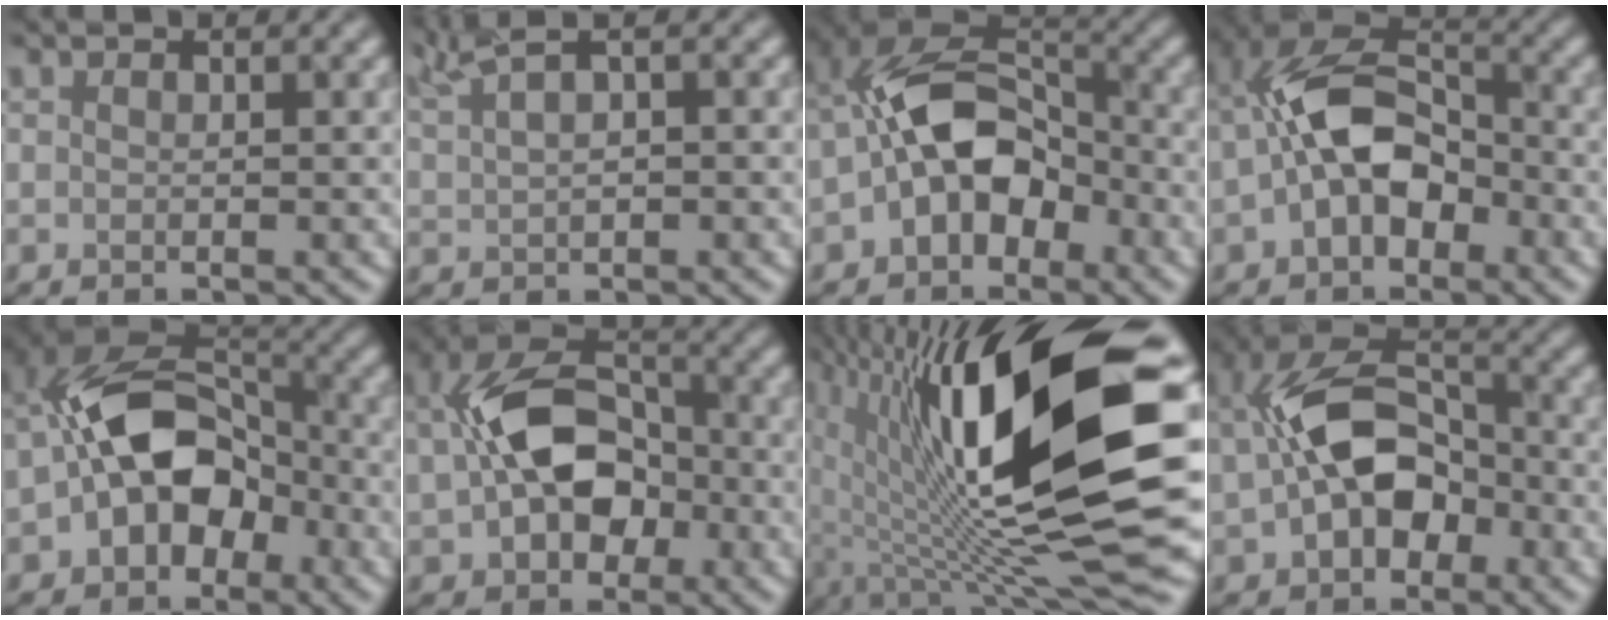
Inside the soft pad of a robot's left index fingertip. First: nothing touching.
{"total": 3.8, "force": [2.8, 0.7, 2.4], "torque": [-0.071, 0.015, 0.062]}
{"total": 8.3, "force": [-2.4, 5.3, 5.9], "torque": [-0.107, 0.017, -0.051]}
{"total": 7.8, "force": [-1.8, 4.8, 5.9], "torque": [-0.119, 0.015, -0.038]}
{"total": 9.8, "force": [-2.6, 6.6, 6.7], "torque": [-0.115, 0.013, -0.058]}
{"total": 9.1, "force": [-0.5, 6.1, 6.7], "torque": [-0.128, 0.002, -0.010]}
{"total": 17.4, "force": [1.8, 5.0, 16.5], "torque": [-0.271, -0.015, 0.038]}
{"total": 8.3, "force": [-0.9, 5.3, 6.3], "torque": [-0.129, 0.005, -0.017]}